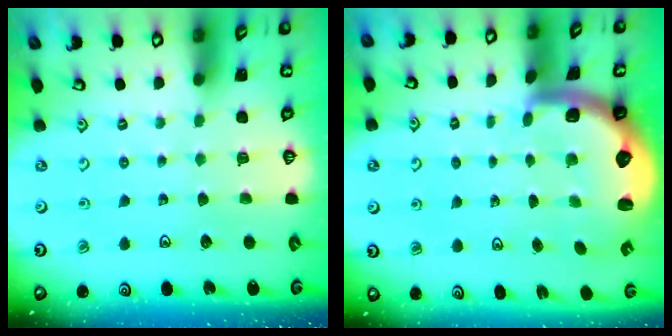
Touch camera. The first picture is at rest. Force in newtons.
{"total": 2.8, "press": 2.5, "slide": 1.4}